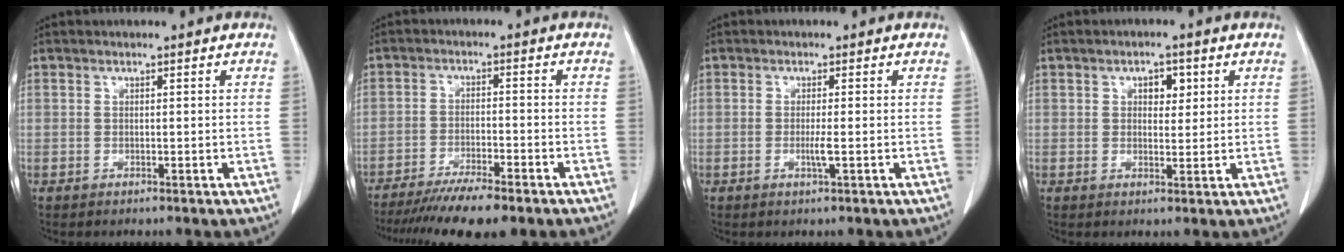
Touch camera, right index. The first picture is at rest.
{"total": 10.3, "force": [-8.2, 1.0, 6.1], "torque": [-0.093, -0.022, -0.132]}
{"total": 1.7, "force": [-0.5, -0.2, 1.6], "torque": [-0.034, -0.004, -0.009]}
{"total": 3.1, "force": [1.2, 1.8, 2.2], "torque": [-0.030, 0.004, 0.018]}